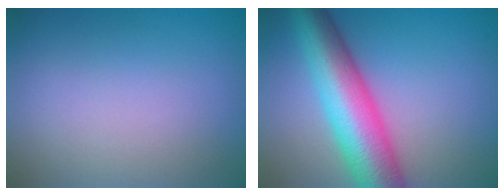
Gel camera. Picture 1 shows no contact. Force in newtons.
{"total": 10.3, "press": 10.3, "slide": 0.3}